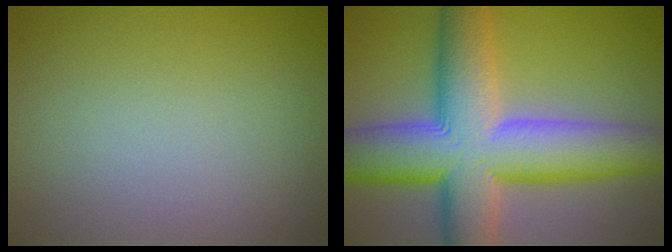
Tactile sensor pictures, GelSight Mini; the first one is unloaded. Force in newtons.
{"total": 12.7, "press": 12.7, "slide": 0.4}